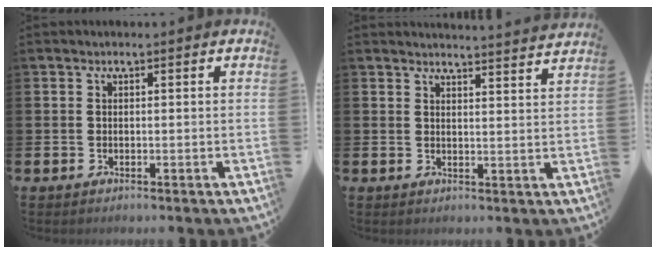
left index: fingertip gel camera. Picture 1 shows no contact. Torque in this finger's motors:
{"motor_torque": [-0.10, -0.01, -0.05, -0.01]}